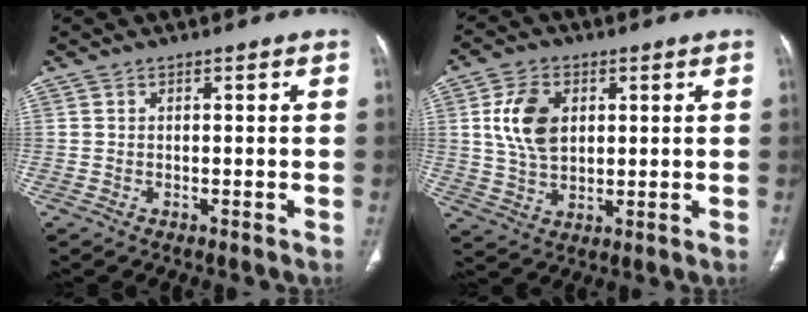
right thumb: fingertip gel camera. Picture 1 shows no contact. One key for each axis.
{"total": 9.5, "fx": 2.2, "fy": 6.4, "fz": 6.7, "tx": -0.118, "ty": -0.005, "tz": 0.047}